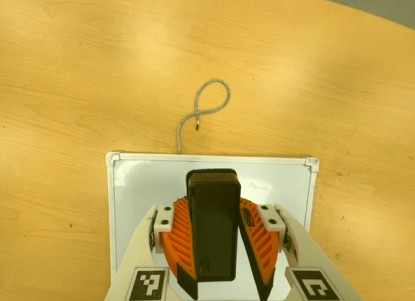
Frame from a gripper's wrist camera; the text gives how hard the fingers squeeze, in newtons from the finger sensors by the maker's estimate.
{"total": 8.3, "left": 8.4, "right": 8.3}